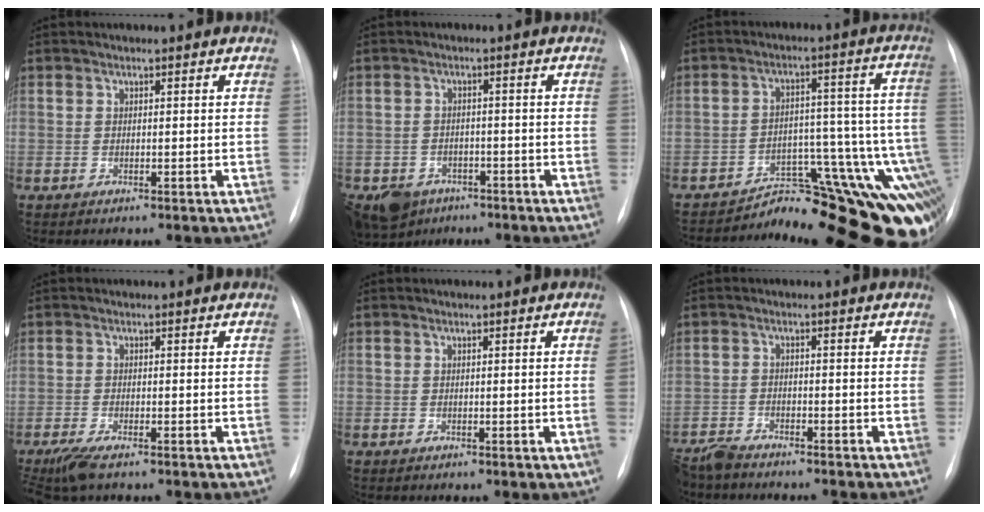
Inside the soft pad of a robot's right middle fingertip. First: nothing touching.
{"total": 7.0, "force": [-4.8, 4.9, 1.5], "torque": [-0.028, 0.005, -0.070]}
{"total": 18.7, "force": [-14.3, 4.5, 11.2], "torque": [-0.027, 0.048, -0.171]}
{"total": 4.5, "force": [-3.3, 0.9, 2.9], "torque": [-0.063, -0.014, -0.057]}
{"total": 0.8, "force": [-0.2, -0.2, 0.8], "torque": [-0.012, 0.001, -0.002]}
{"total": 5.8, "force": [-5.6, 0.8, 1.4], "torque": [-0.019, -0.017, -0.097]}